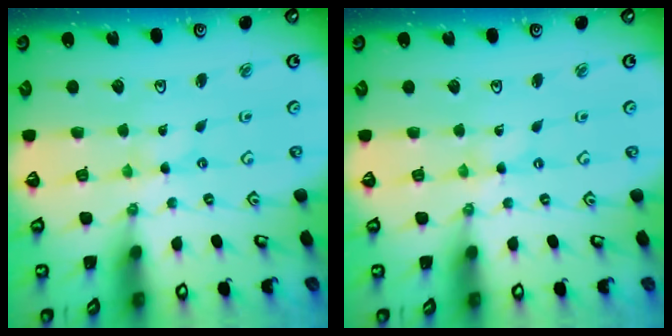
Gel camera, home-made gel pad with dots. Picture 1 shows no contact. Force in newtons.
{"total": 0.0}